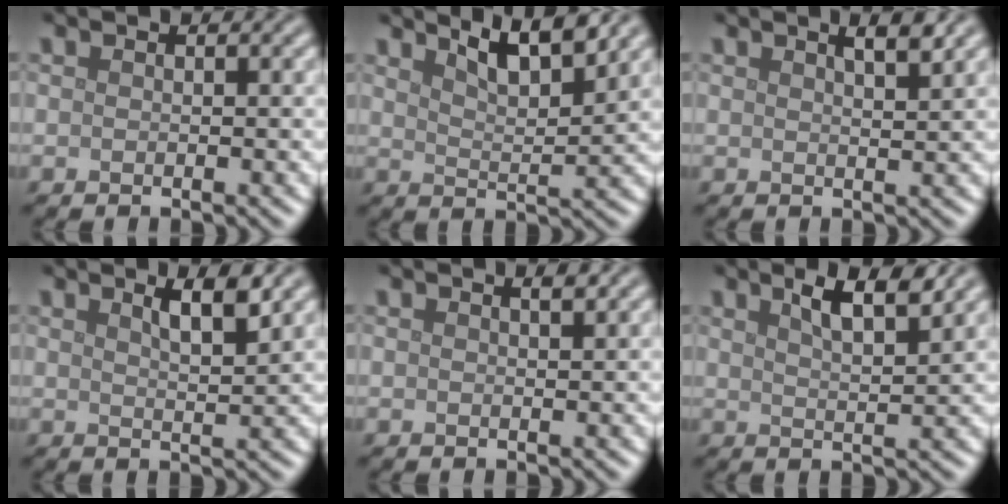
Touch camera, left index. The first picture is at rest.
{"total": 5.1, "force": [3.9, 1.0, 3.1], "torque": [-0.046, 0.014, 0.052]}
{"total": 2.4, "force": [1.6, 0.5, 1.7], "torque": [-0.013, 0.009, 0.014]}
{"total": 3.2, "force": [1.9, 0.7, 2.4], "torque": [-0.032, 0.002, 0.031]}
{"total": 0.9, "force": [0.6, 0.1, 0.6], "torque": [-0.009, 0.001, 0.010]}
{"total": 4.4, "force": [2.9, 1.0, 3.2], "torque": [-0.045, 0.009, 0.045]}